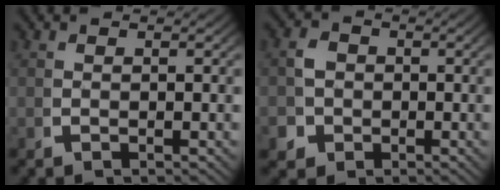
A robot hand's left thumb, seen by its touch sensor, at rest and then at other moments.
{"total": 4.4, "force": [-1.3, 4.1, 1.2], "torque": [-0.033, -0.021, -0.019]}